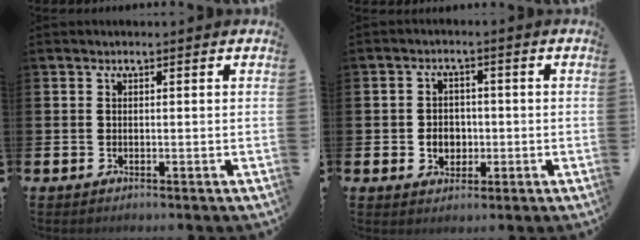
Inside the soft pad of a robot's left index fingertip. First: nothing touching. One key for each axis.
{"total": 3.2, "fx": -0.5, "fy": 2.8, "fz": 1.5, "tx": -0.014, "ty": -0.001, "tz": -0.019}